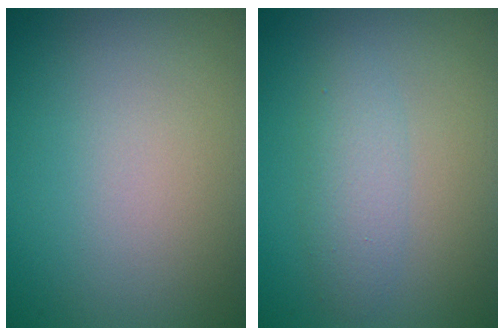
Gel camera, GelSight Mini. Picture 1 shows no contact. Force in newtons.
{"total": 2.3, "press": 2.3, "slide": 0.1}